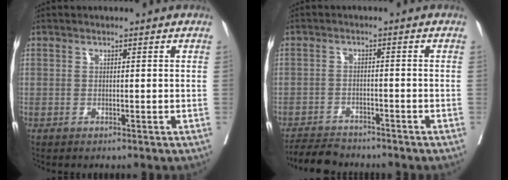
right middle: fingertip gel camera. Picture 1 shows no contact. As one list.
[{"total": 5.3, "force": [-5.1, 1.1, 0.8], "torque": [-0.011, -0.014, -0.088]}]